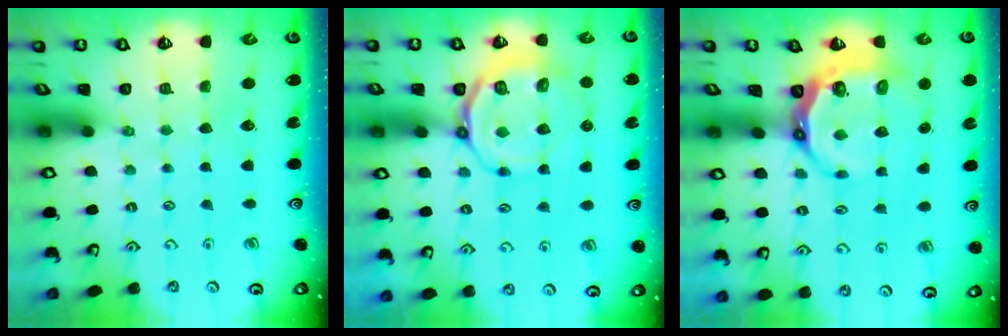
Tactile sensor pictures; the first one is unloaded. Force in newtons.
{"total": 10.7, "press": 10.3, "slide": 2.8}
{"total": 8.6, "press": 7.8, "slide": 3.5}